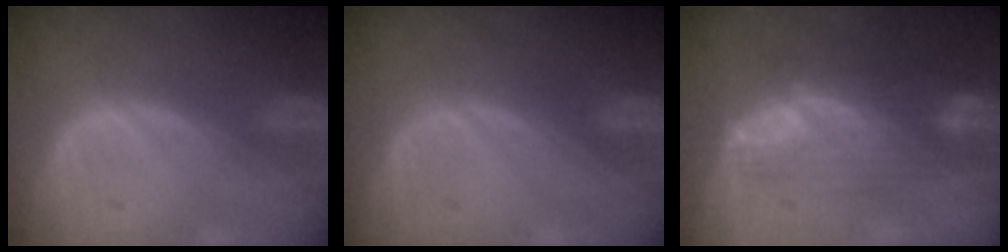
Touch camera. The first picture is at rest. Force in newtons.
{"total": 0.0}
{"total": 7.3, "press": 7.2, "slide": 1.3}